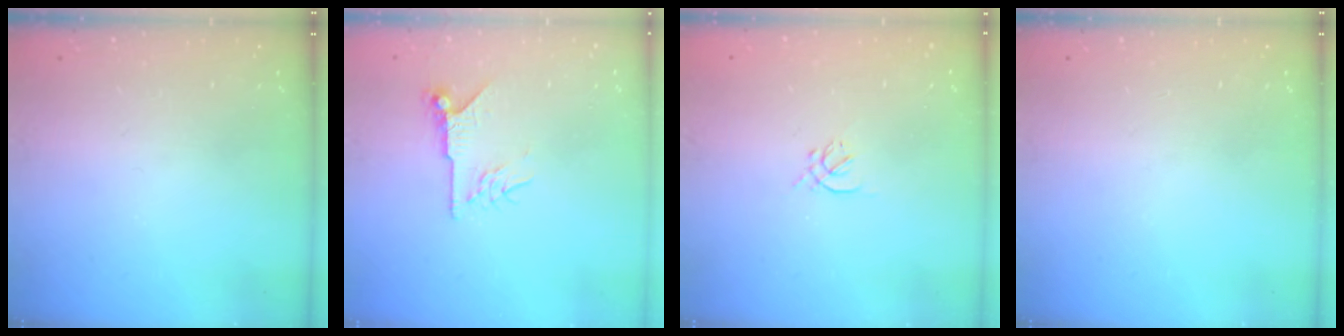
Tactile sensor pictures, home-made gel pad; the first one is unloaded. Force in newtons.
{"total": 7.2, "press": 7.2, "slide": 0.2}
{"total": 1.0, "press": 0.9, "slide": 0.4}
{"total": 0.0}